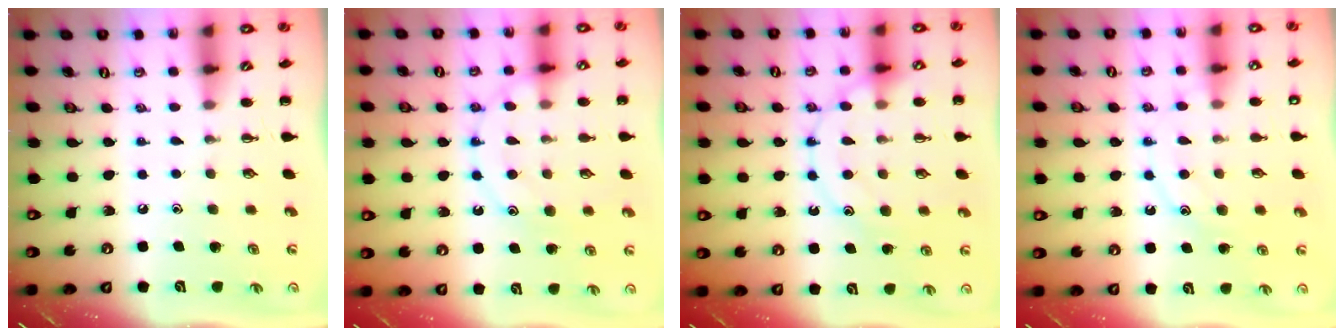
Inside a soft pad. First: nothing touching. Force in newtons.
{"total": 12.6, "press": 12.5, "slide": 1.0}
{"total": 13.1, "press": 13.1, "slide": 0.8}
{"total": 12.0, "press": 12.0, "slide": 0.8}